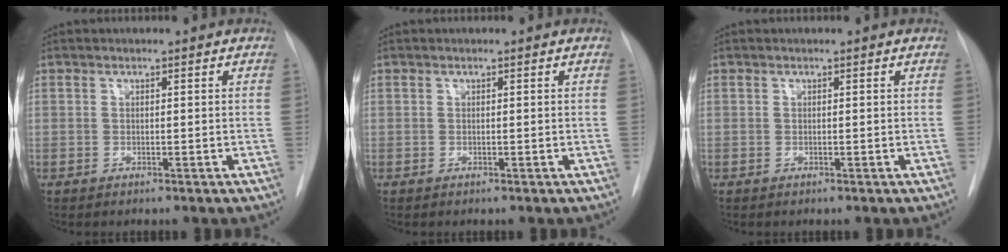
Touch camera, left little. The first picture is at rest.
{"total": 0.0}
{"total": 0.0}